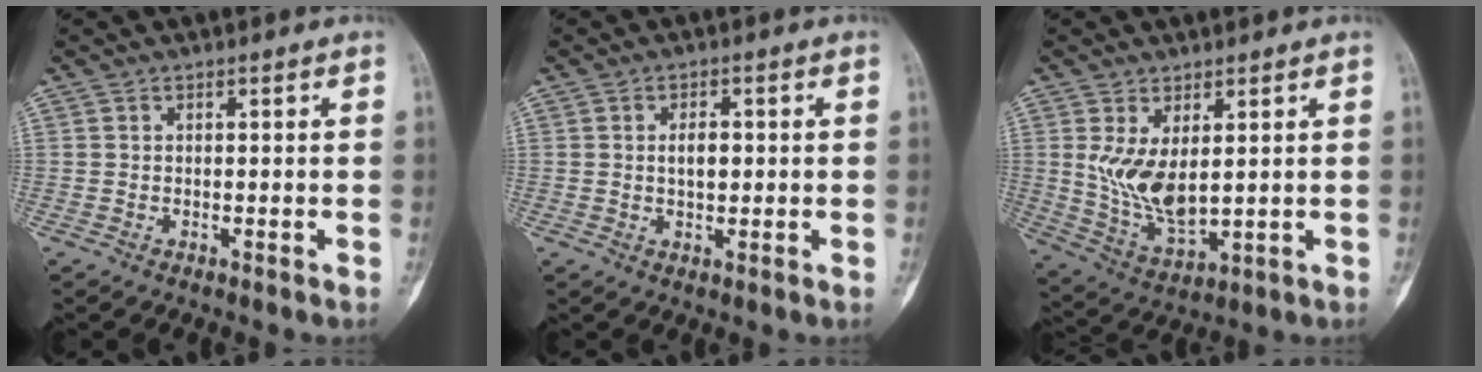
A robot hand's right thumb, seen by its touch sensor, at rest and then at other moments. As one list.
[{"total": 3.3, "force": [0.3, 1.8, 2.7], "torque": [-0.034, 0.000, 0.005]}, {"total": 9.5, "force": [1.8, 4.7, 8.1], "torque": [-0.148, -0.021, 0.054]}]